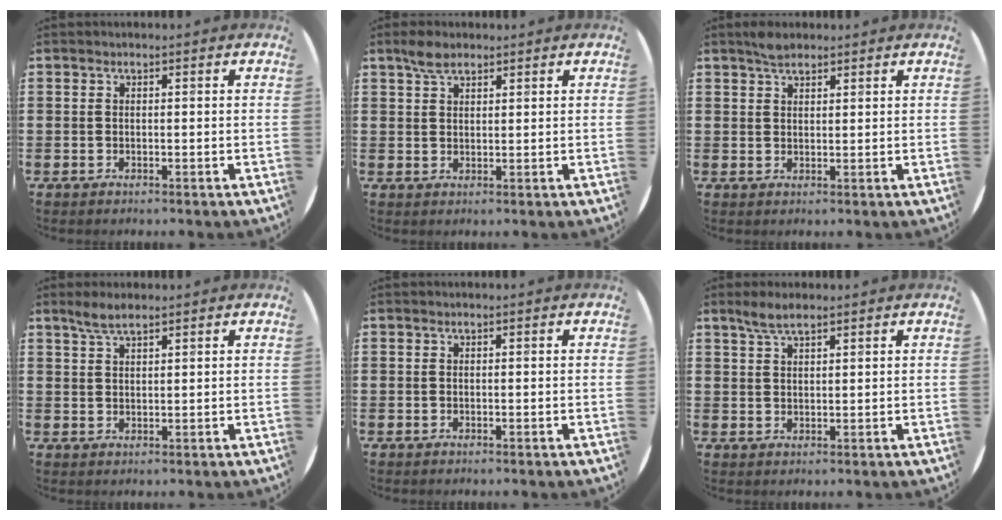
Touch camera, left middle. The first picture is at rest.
{"total": 3.1, "force": [2.4, 1.3, 1.5], "torque": [-0.026, 0.003, 0.042]}
{"total": 2.1, "force": [1.9, 0.7, 0.7], "torque": [-0.009, -0.001, 0.033]}
{"total": 2.9, "force": [2.3, 0.6, 1.6], "torque": [-0.028, 0.000, 0.040]}
{"total": 0.0}
{"total": 3.1, "force": [2.4, 0.7, 1.8], "torque": [-0.040, 0.004, 0.044]}